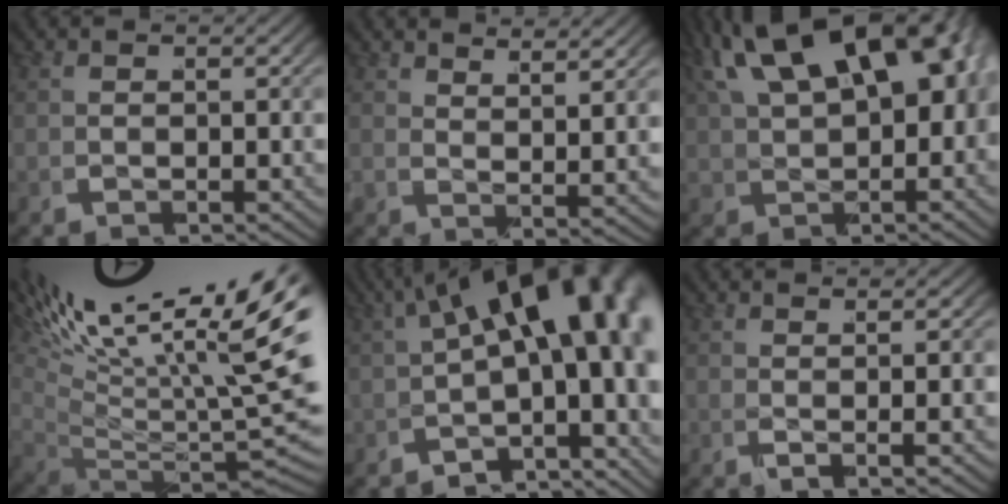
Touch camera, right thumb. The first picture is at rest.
{"total": 2.7, "force": [2.5, -0.3, 0.9], "torque": [-0.010, 0.002, 0.038]}
{"total": 12.5, "force": [3.0, 7.8, 9.4], "torque": [-0.168, -0.010, 0.053]}
{"total": 15.0, "force": [4.0, 7.9, 12.1], "torque": [-0.191, -0.025, 0.070]}
{"total": 13.1, "force": [0.1, 7.3, 10.9], "torque": [-0.145, -0.009, -0.012]}
{"total": 1.8, "force": [1.0, -0.2, 1.5], "torque": [-0.022, 0.003, 0.012]}